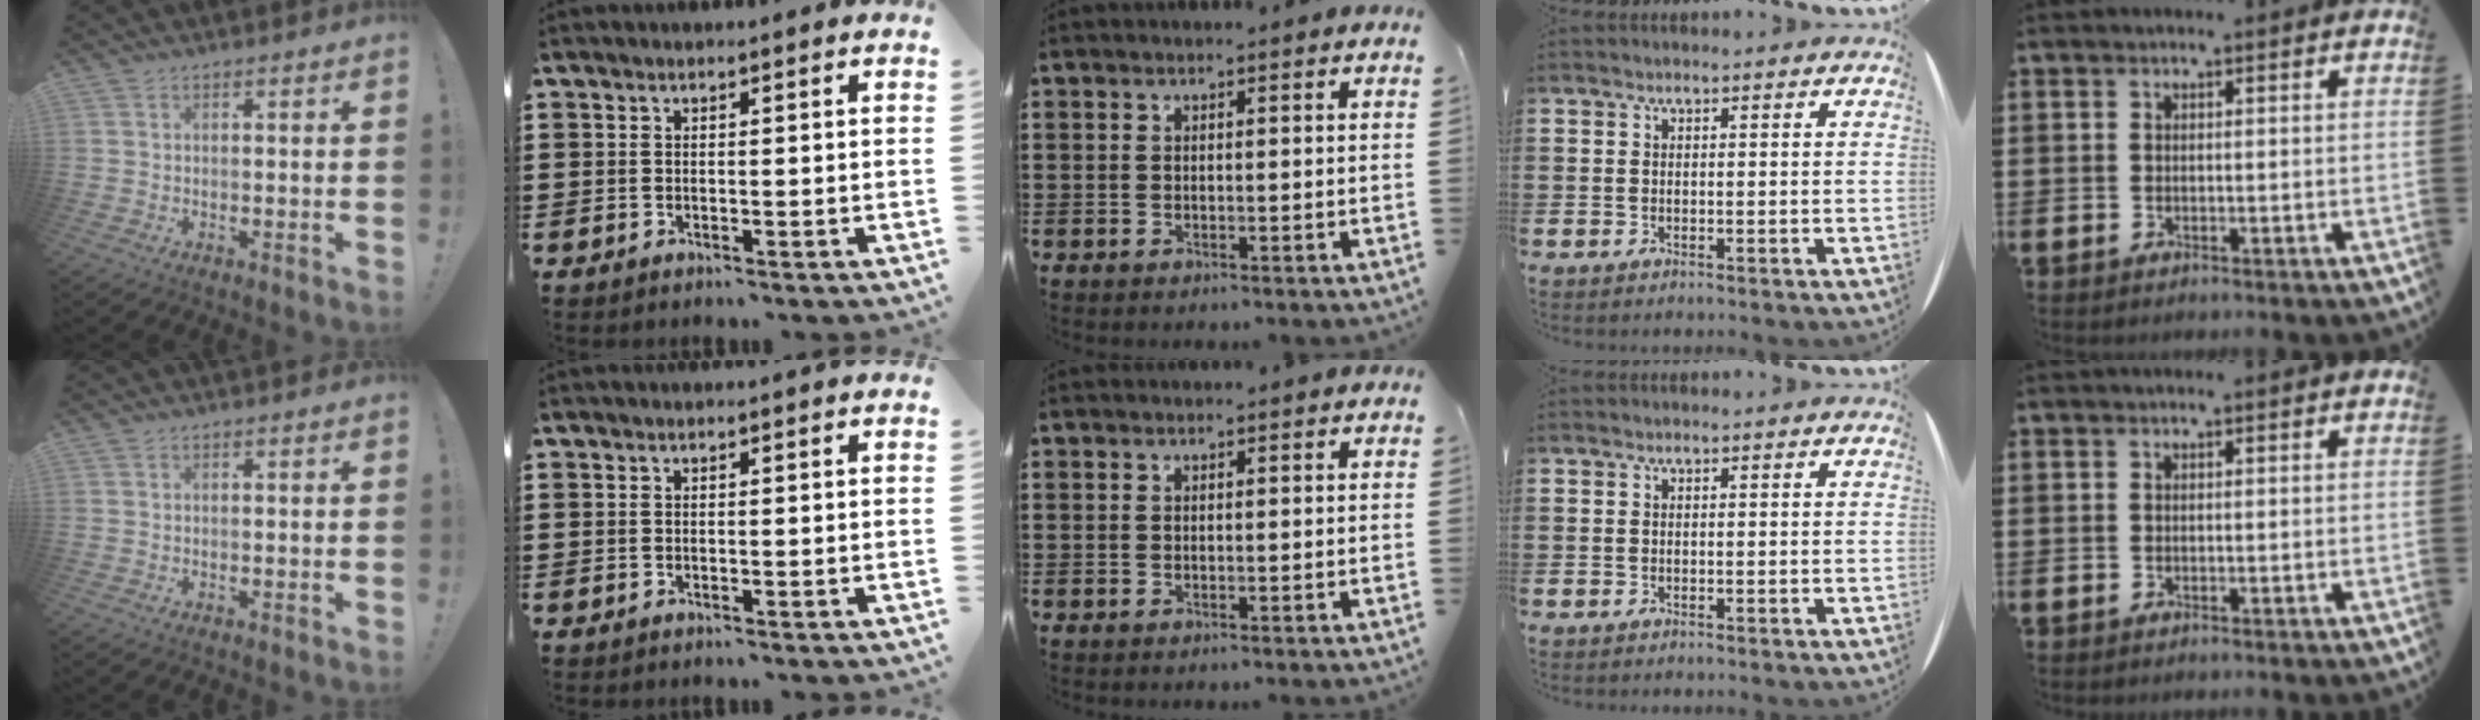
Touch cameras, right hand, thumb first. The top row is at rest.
{}